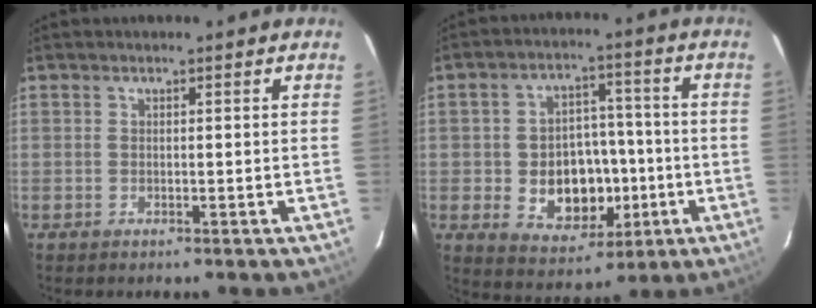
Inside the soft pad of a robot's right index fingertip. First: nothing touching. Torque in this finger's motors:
{"motor_torque": [0.32, -0.03, 0.15, 0.04]}